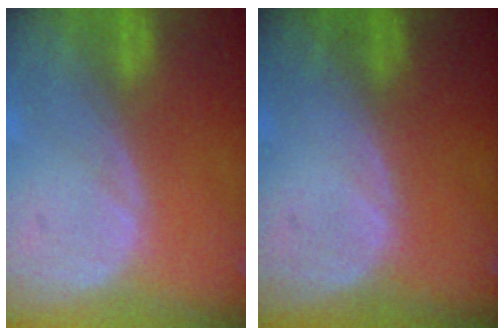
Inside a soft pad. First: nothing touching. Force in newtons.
{"total": 0.0}